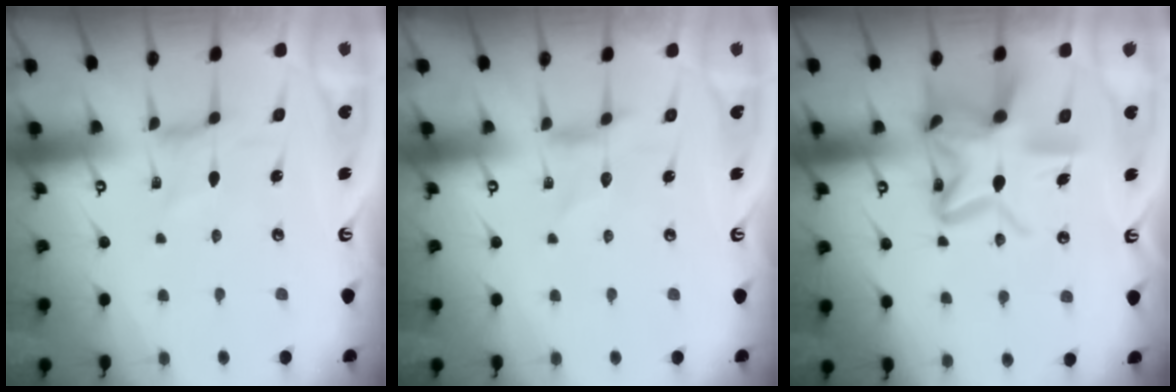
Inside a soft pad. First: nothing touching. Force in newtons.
{"total": 1.7, "press": 1.7, "slide": 0.1}
{"total": 18.2, "press": 18.1, "slide": 1.3}